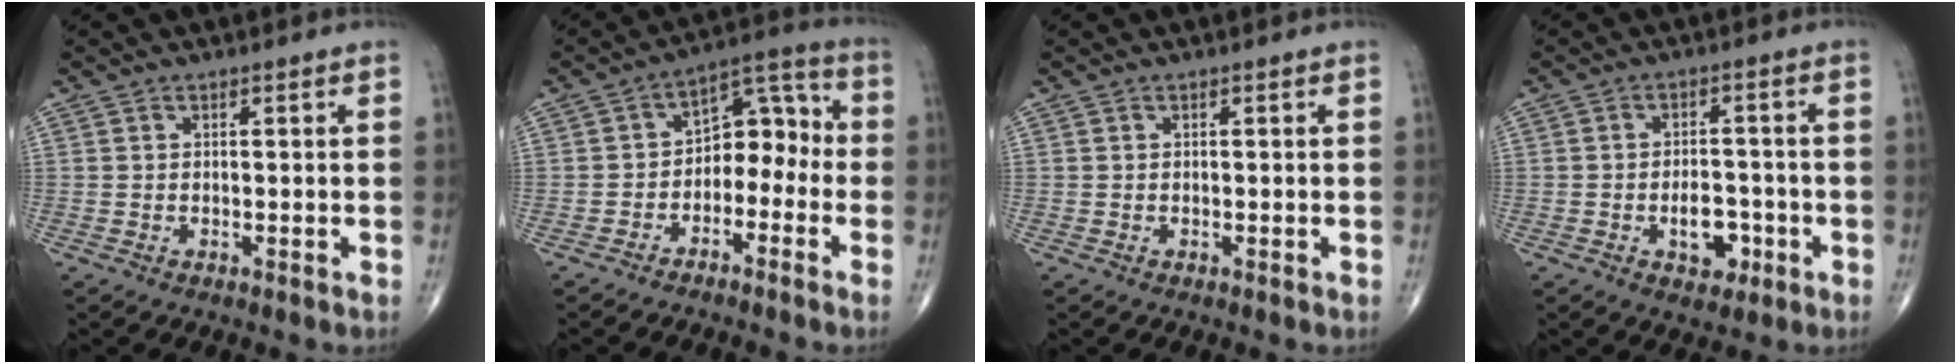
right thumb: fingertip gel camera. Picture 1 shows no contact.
{"total": 9.7, "force": [-2.8, 6.4, 6.7], "torque": [-0.057, 0.060, -0.057]}
{"total": 0.0}
{"total": 6.0, "force": [-2.2, 3.7, 4.2], "torque": [-0.039, 0.016, -0.029]}